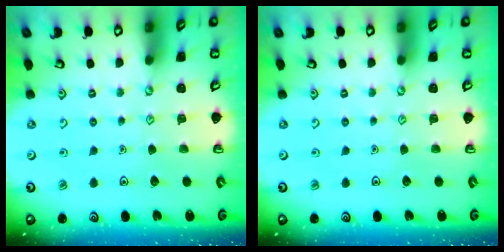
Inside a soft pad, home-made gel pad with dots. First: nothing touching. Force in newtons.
{"total": 0.0}